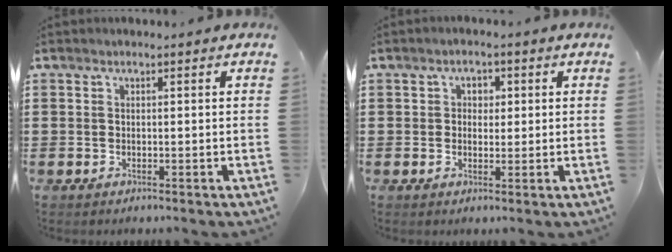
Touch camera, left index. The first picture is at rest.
{"total": 2.2, "force": [0.2, 1.8, 1.3], "torque": [-0.021, 0.007, -0.002]}